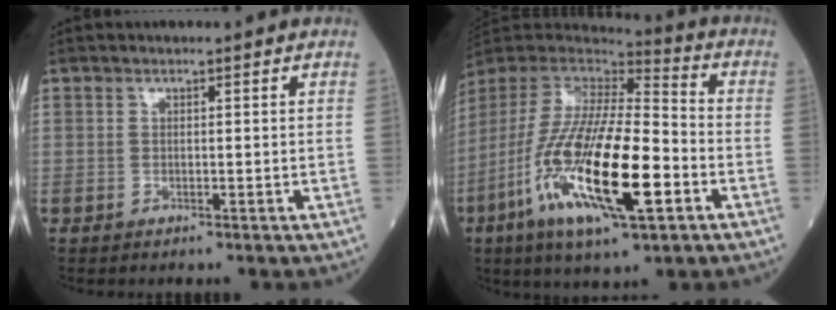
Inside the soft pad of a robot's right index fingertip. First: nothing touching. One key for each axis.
{"total": 23.1, "fx": -7.9, "fy": 4.6, "fz": 21.2, "tx": -0.456, "ty": -0.046, "tz": -0.146}